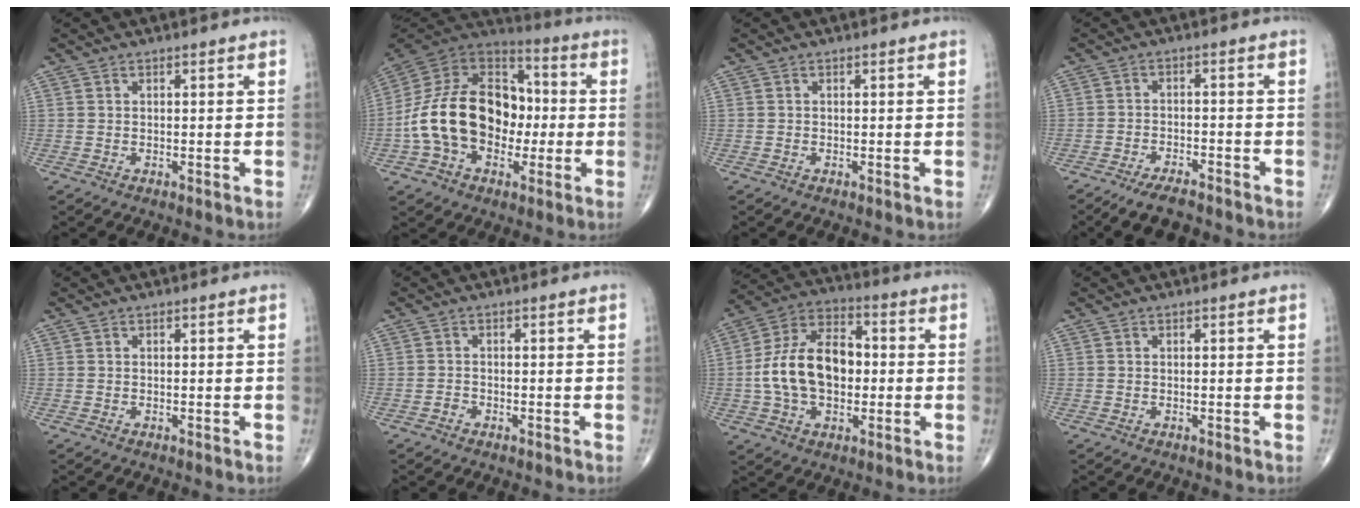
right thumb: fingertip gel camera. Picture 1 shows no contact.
{"total": 22.4, "force": [-2.7, 15.8, 15.7], "torque": [-0.264, 0.045, -0.047]}
{"total": 0.0}
{"total": 6.3, "force": [-5.3, 2.0, 2.7], "torque": [-0.044, 0.022, -0.093]}
{"total": 0.0}
{"total": 1.0, "force": [-0.7, 0.6, 0.3], "torque": [-0.002, 0.004, -0.016]}
{"total": 15.9, "force": [-0.7, 10.1, 12.3], "torque": [-0.209, 0.034, -0.016]}
{"total": 0.0}